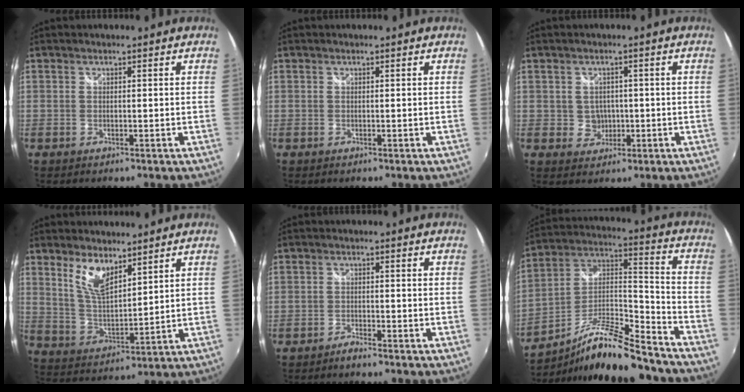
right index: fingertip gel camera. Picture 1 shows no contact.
{"total": 0.0}
{"total": 3.5, "force": [-0.1, 3.4, 0.8], "torque": [-0.017, 0.008, 0.005]}
{"total": 8.3, "force": [5.2, 3.2, 5.6], "torque": [-0.106, -0.002, 0.106]}
{"total": 1.8, "force": [-1.7, 0.2, 0.5], "torque": [-0.020, -0.003, -0.034]}
{"total": 17.3, "force": [-13.5, 2.8, 10.5], "torque": [-0.191, 0.003, -0.235]}